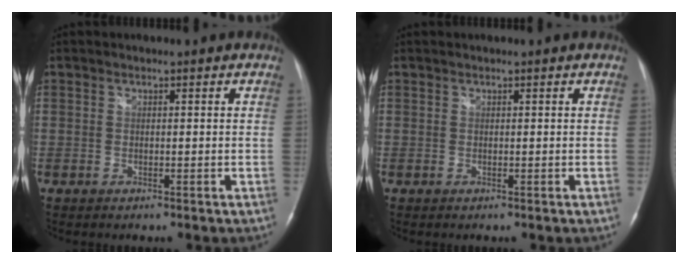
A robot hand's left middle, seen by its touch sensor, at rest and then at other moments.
{"total": 0.0}